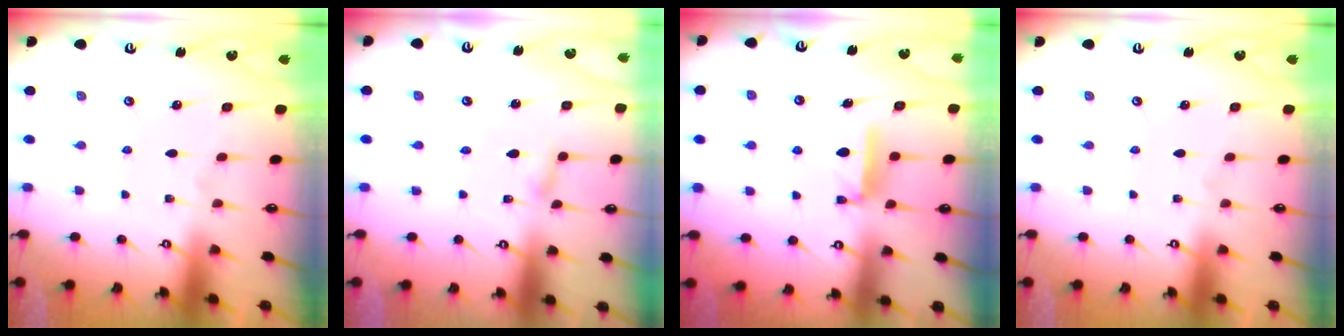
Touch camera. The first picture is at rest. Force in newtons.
{"total": 2.4, "press": 2.4, "slide": 0.2}
{"total": 7.3, "press": 7.3, "slide": 0.2}
{"total": 0.0}